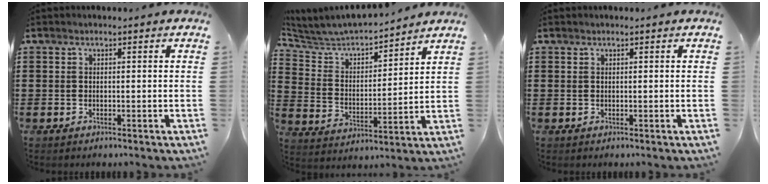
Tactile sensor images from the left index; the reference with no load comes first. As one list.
[{"total": 5.2, "force": [4.9, 1.1, 1.0], "torque": [-0.050, -0.038, 0.078]}, {"total": 0.0}]